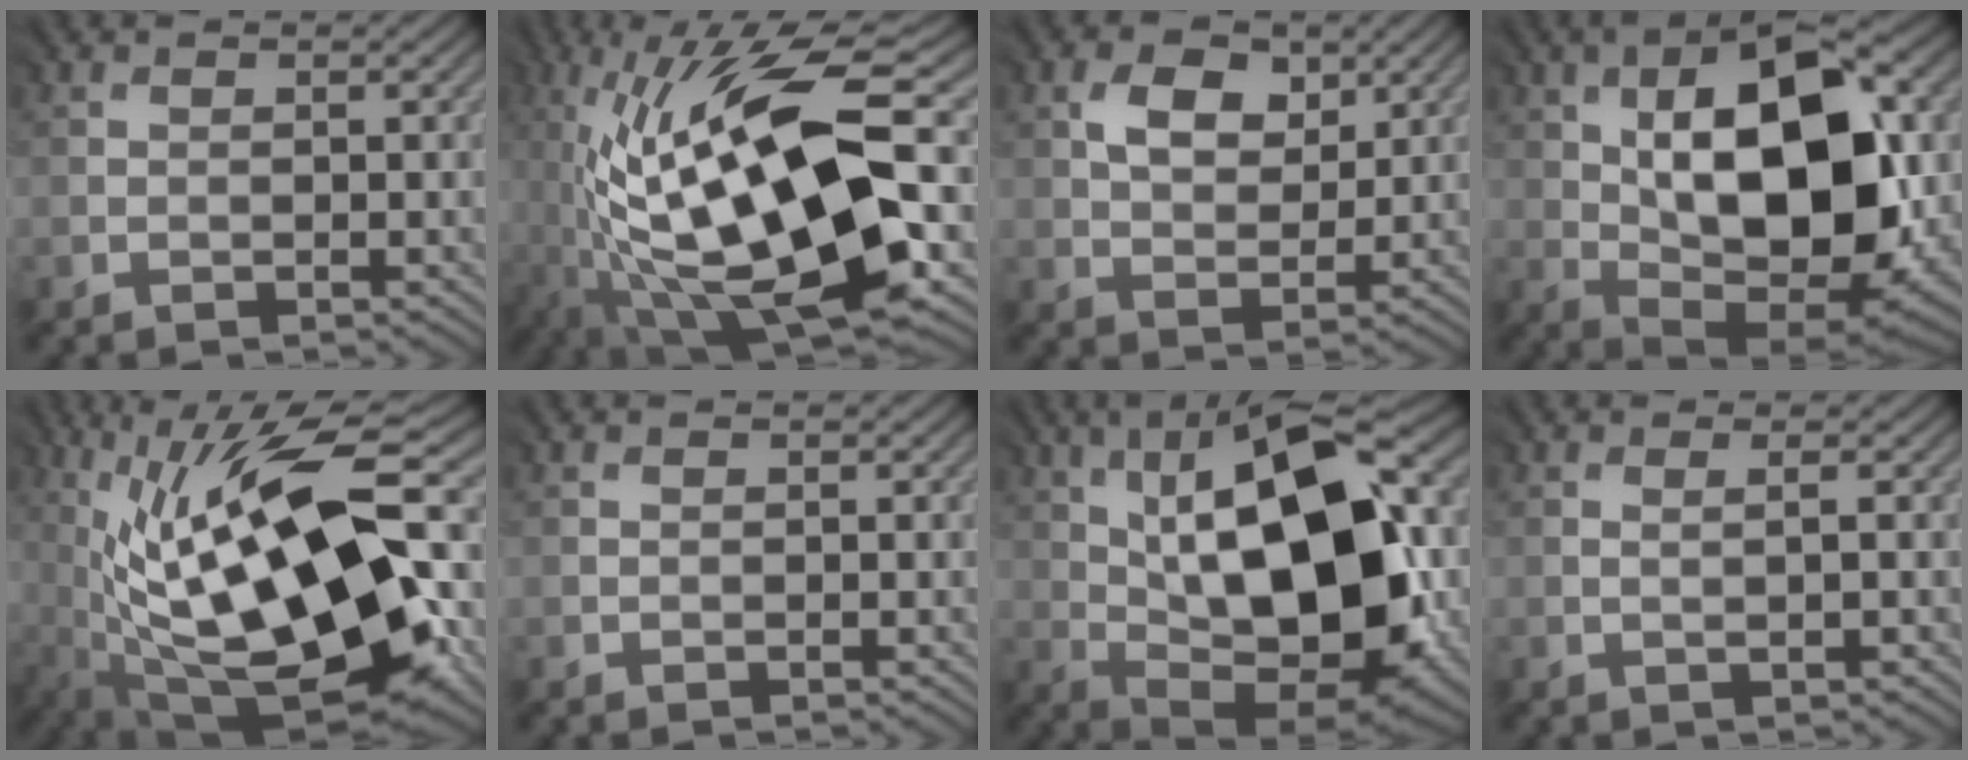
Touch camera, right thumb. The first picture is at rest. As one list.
[{"total": 16.4, "force": [-2.8, 5.5, 15.1], "torque": [-0.300, 0.007, -0.047]}, {"total": 5.2, "force": [2.4, 3.4, 3.1], "torque": [-0.054, -0.002, 0.039]}, {"total": 16.5, "force": [1.8, 8.8, 13.8], "torque": [-0.216, 0.003, 0.024]}, {"total": 17.4, "force": [-2.0, 7.2, 15.8], "torque": [-0.283, 0.006, -0.040]}, {"total": 0.0}, {"total": 17.8, "force": [2.1, 8.5, 15.5], "torque": [-0.242, 0.022, 0.023]}, {"total": 0.7, "force": [0.0, -0.4, 0.5], "torque": [-0.005, -0.002, -0.001]}]